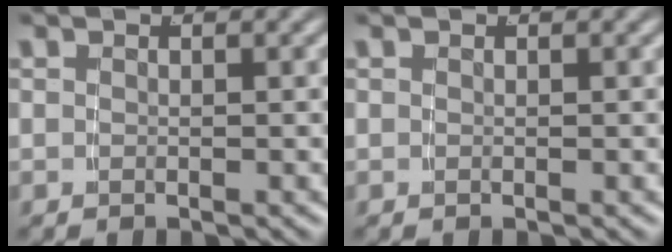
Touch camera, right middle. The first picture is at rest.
{"total": 0.0}